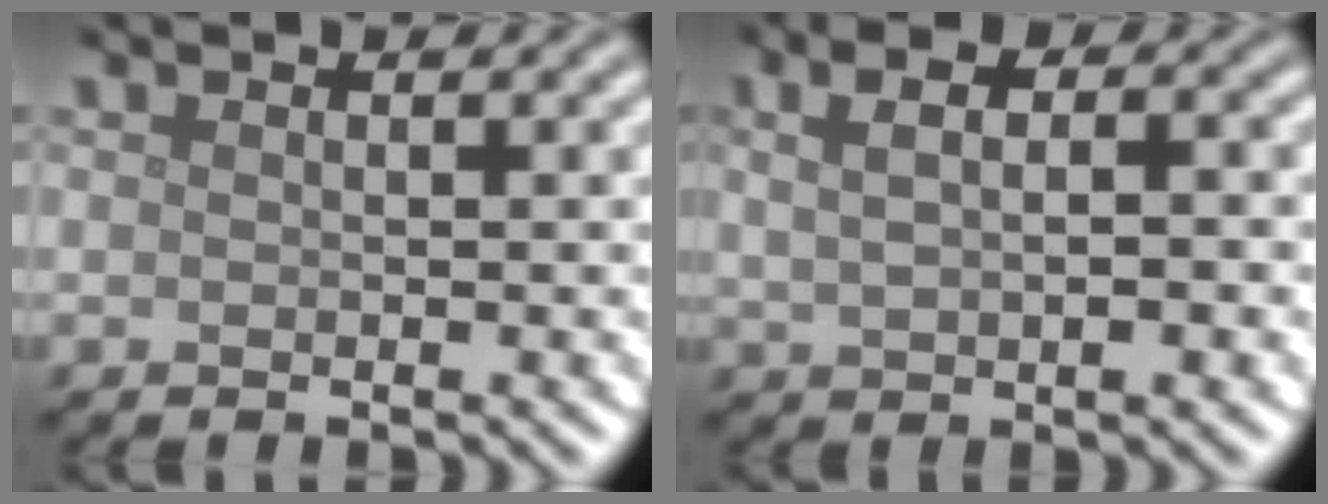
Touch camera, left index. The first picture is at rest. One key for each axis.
{"total": 6.7, "fx": 2.1, "fy": 3.4, "fz": 5.4, "tx": -0.057, "ty": 0.035, "tz": 0.011}